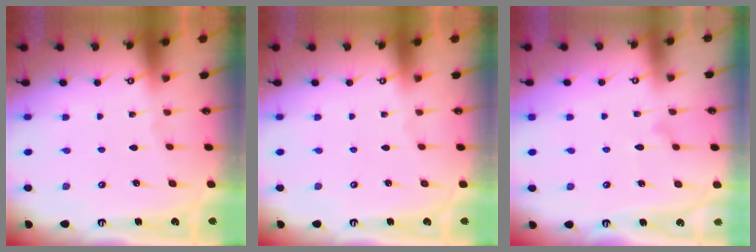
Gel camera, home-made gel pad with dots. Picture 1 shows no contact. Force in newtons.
{"total": 0.0}
{"total": 8.3, "press": 8.3, "slide": 0.3}